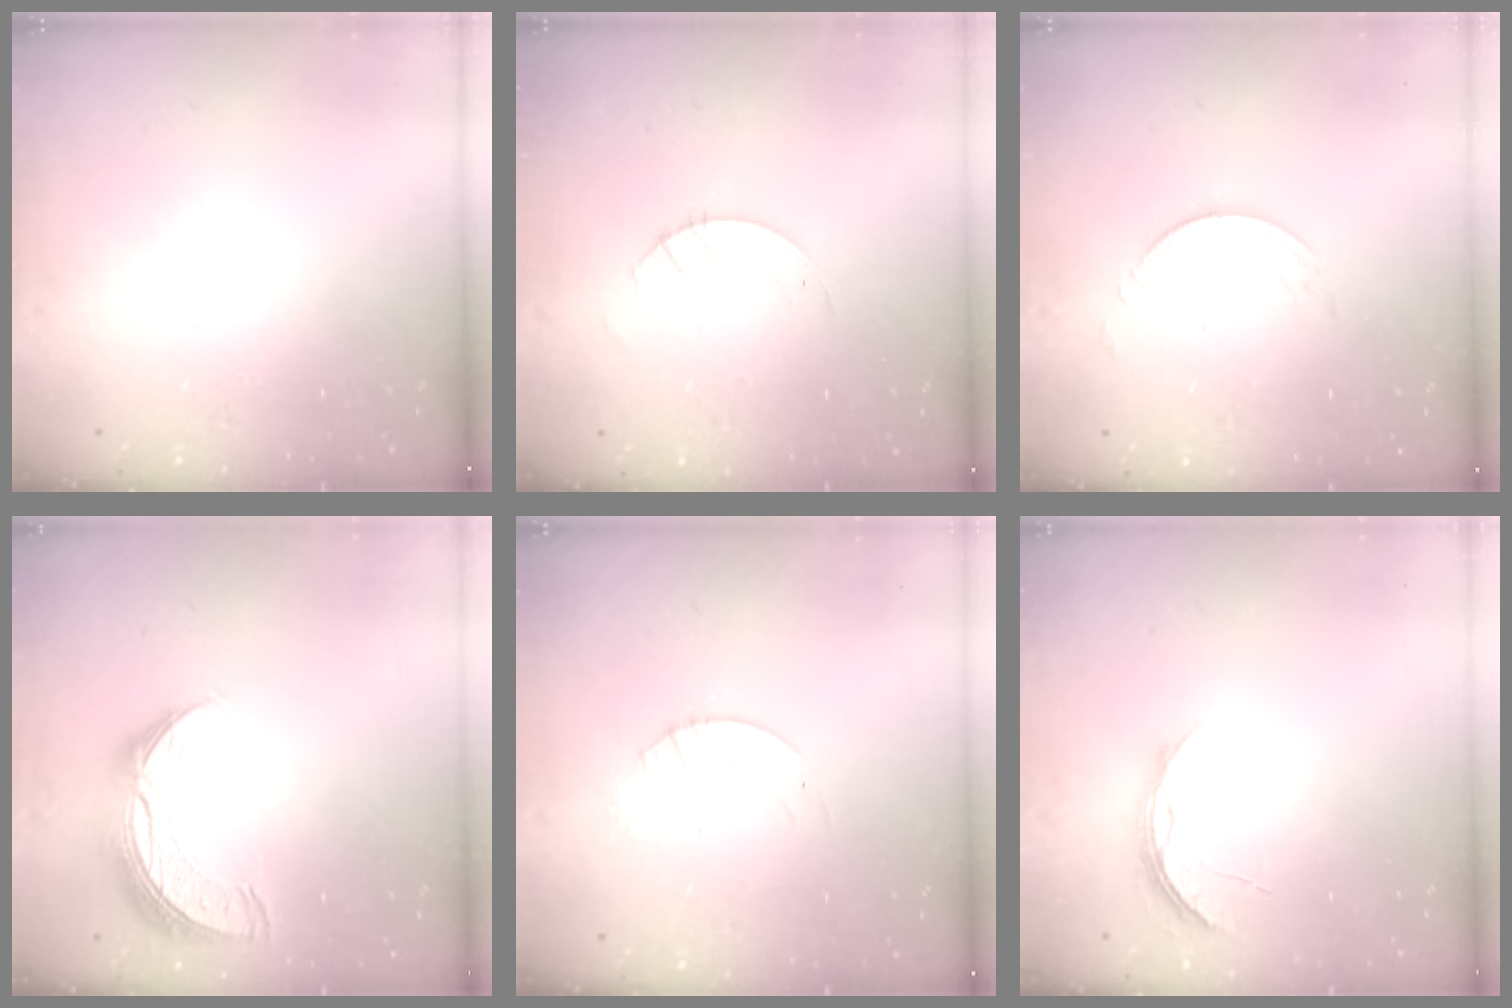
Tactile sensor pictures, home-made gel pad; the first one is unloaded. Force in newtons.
{"total": 2.9, "press": 2.9, "slide": 0.3}
{"total": 1.7, "press": 1.7, "slide": 0.2}
{"total": 10.6, "press": 10.6, "slide": 0.8}
{"total": 2.8, "press": 2.8, "slide": 0.4}
{"total": 4.4, "press": 4.4, "slide": 0.4}